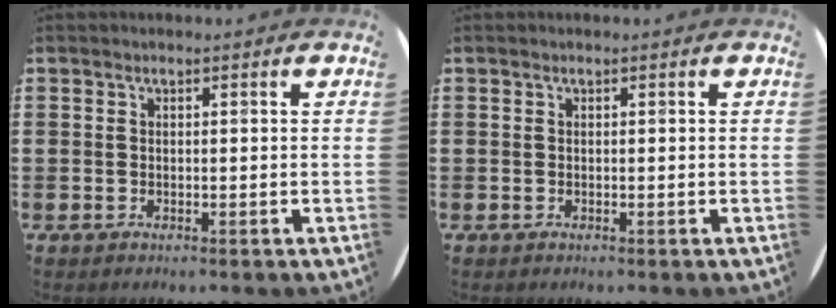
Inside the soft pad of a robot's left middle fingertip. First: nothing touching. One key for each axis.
{"total": 0.0}